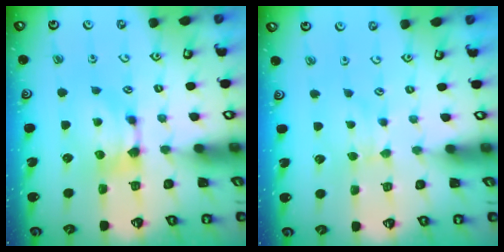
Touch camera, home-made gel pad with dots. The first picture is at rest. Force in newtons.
{"total": 2.5, "press": 2.4, "slide": 0.5}